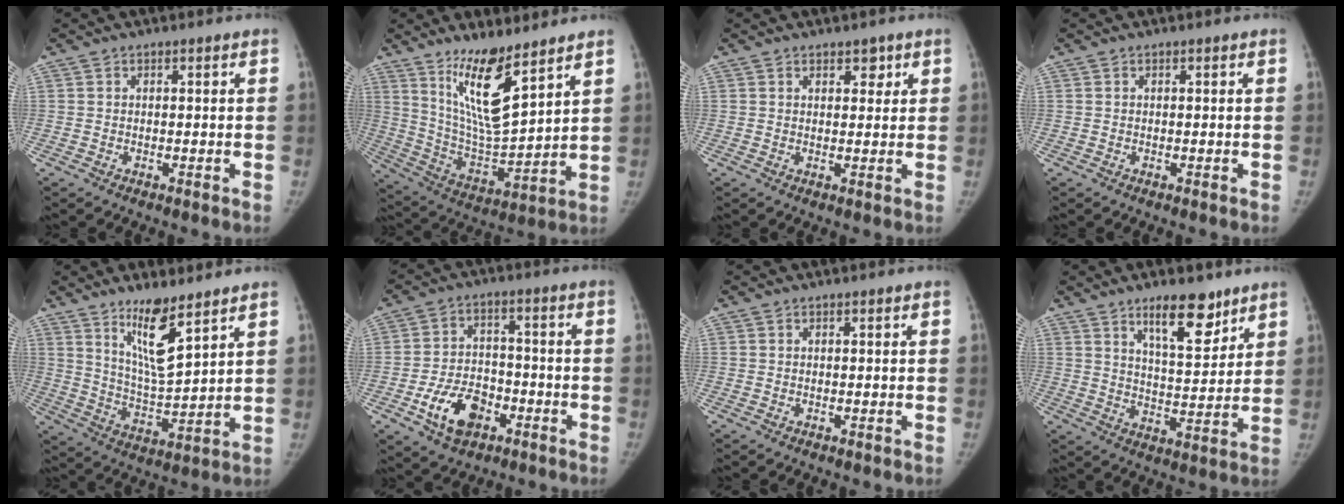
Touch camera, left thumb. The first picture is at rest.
{"total": 14.8, "force": [9.4, 3.6, 10.9], "torque": [-0.180, -0.071, 0.192]}
{"total": 2.2, "force": [1.4, 1.2, 1.2], "torque": [-0.003, -0.007, 0.021]}
{"total": 0.0}
{"total": 10.9, "force": [7.1, 2.3, 7.9], "torque": [-0.135, -0.063, 0.141]}
{"total": 10.7, "force": [-4.8, 7.1, 6.5], "torque": [-0.094, 0.026, -0.081]}
{"total": 0.0}
{"total": 11.2, "force": [7.5, 4.0, 7.3], "torque": [-0.089, -0.052, 0.125]}